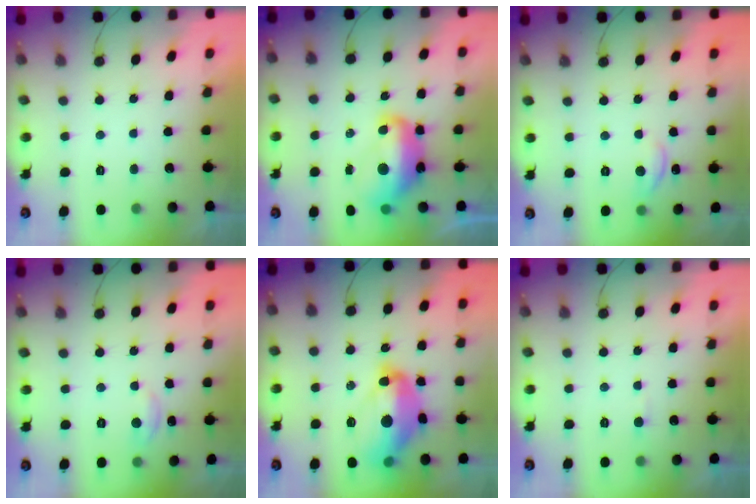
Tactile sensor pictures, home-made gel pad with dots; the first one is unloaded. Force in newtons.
{"total": 14.9, "press": 14.9, "slide": 1.1}
{"total": 7.0, "press": 7.0, "slide": 0.7}
{"total": 3.8, "press": 3.8, "slide": 0.4}
{"total": 16.6, "press": 16.5, "slide": 1.7}
{"total": 2.3, "press": 2.3, "slide": 0.3}